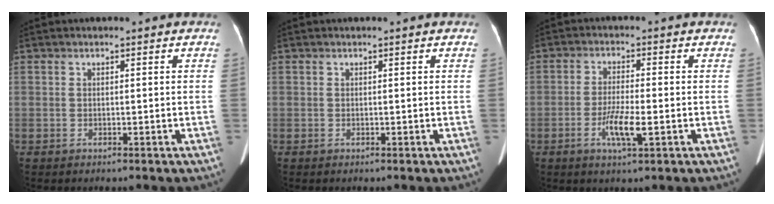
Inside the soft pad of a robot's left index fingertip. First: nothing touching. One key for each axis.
{"total": 0.0}
{"total": 5.2, "fx": -1.8, "fy": 0.5, "fz": 4.8, "tx": -0.097, "ty": -0.007, "tz": -0.031}